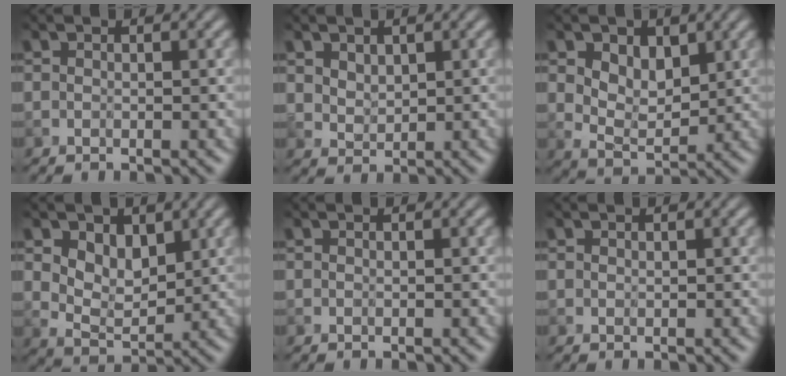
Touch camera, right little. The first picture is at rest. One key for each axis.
{"total": 2.6, "fx": 1.9, "fy": 1.3, "fz": 1.1, "tx": -0.032, "ty": 0.000, "tz": 0.038}
{"total": 3.2, "fx": 2.3, "fy": 1.7, "fz": 1.6, "tx": -0.031, "ty": -0.005, "tz": 0.040}
{"total": 3.0, "fx": 2.3, "fy": 1.5, "fz": 1.3, "tx": -0.028, "ty": -0.008, "tz": 0.041}
{"total": 0.0}
{"total": 0.8, "fx": 0.7, "fy": 0.3, "fz": 0.2, "tx": -0.001, "ty": 0.001, "tz": 0.015}